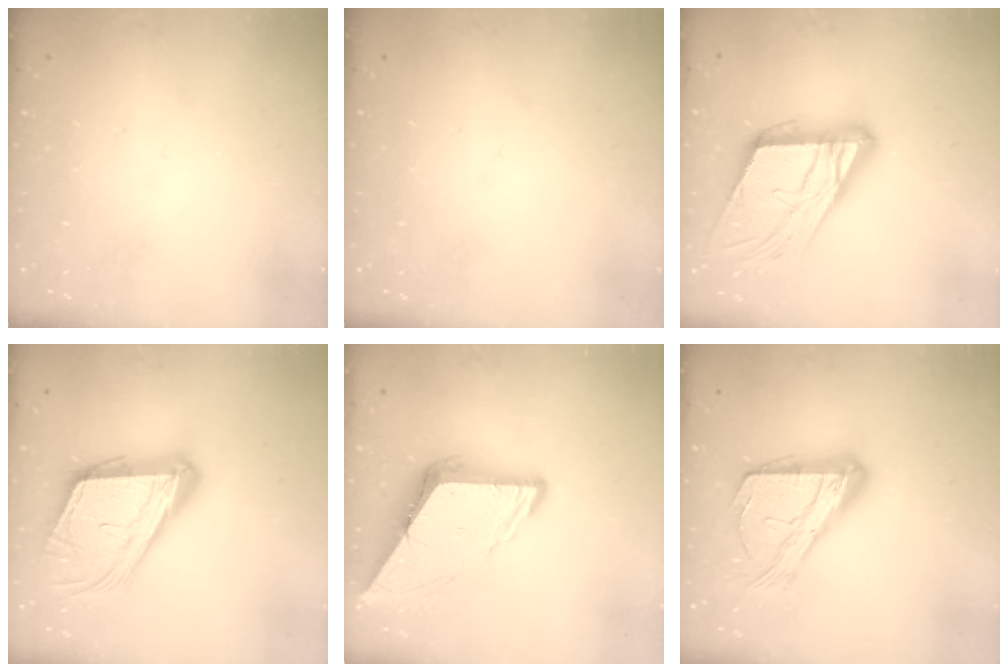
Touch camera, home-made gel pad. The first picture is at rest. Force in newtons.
{"total": 0.0}
{"total": 18.4, "press": 18.1, "slide": 2.9}
{"total": 20.0, "press": 19.6, "slide": 3.9}
{"total": 9.9, "press": 9.9, "slide": 1.1}
{"total": 17.3, "press": 17.2, "slide": 1.0}